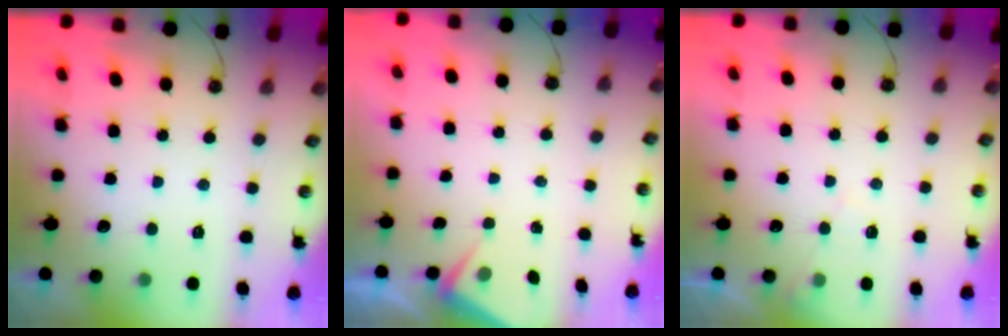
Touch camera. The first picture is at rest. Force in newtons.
{"total": 3.1, "press": 3.1, "slide": 0.4}
{"total": 6.7, "press": 6.7, "slide": 0.9}